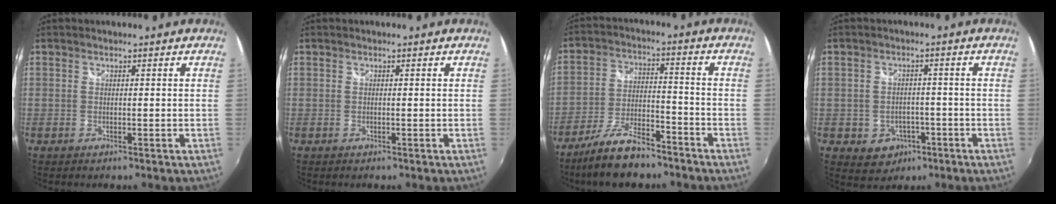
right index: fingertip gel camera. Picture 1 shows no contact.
{"total": 0.0}
{"total": 12.3, "force": [-9.6, 3.8, 6.6], "torque": [-0.145, -0.008, -0.169]}
{"total": 6.2, "force": [-2.6, 5.3, 2.0], "torque": [-0.053, 0.006, -0.024]}